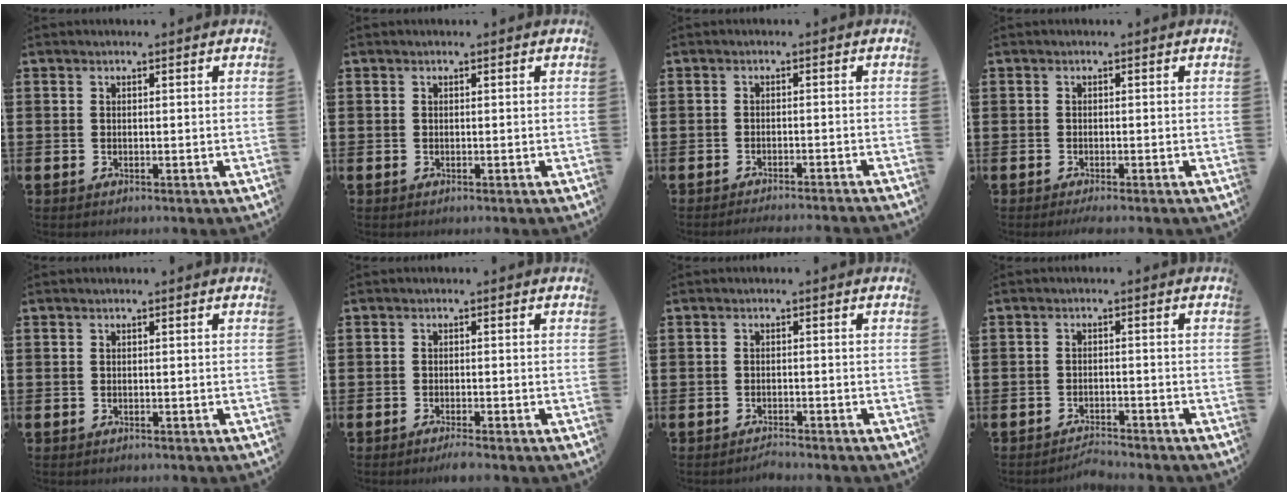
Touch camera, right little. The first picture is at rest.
{"total": 0.0}
{"total": 1.4, "force": [-1.4, -0.3, 0.1], "torque": [0.000, 0.004, -0.028]}
{"total": 0.8, "force": [-0.6, -0.1, 0.5], "torque": [-0.007, -0.002, -0.010]}
{"total": 0.0}
{"total": 1.4, "force": [-1.1, 0.0, 0.8], "torque": [-0.012, 0.001, -0.022]}
{"total": 1.1, "force": [-1.1, -0.1, 0.0], "torque": [-0.004, 0.003, -0.022]}
{"total": 1.9, "force": [-1.9, -0.1, 0.0], "torque": [-0.006, 0.005, -0.039]}